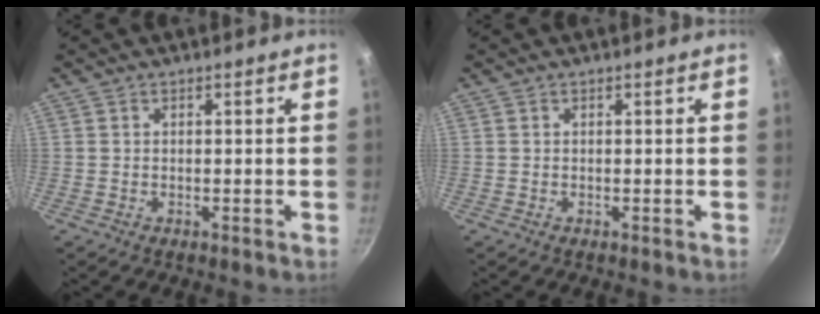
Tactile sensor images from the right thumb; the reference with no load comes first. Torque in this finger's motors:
{"motor_torque": [-0.11, -0.11, 0.19, -0.08, 0.02]}